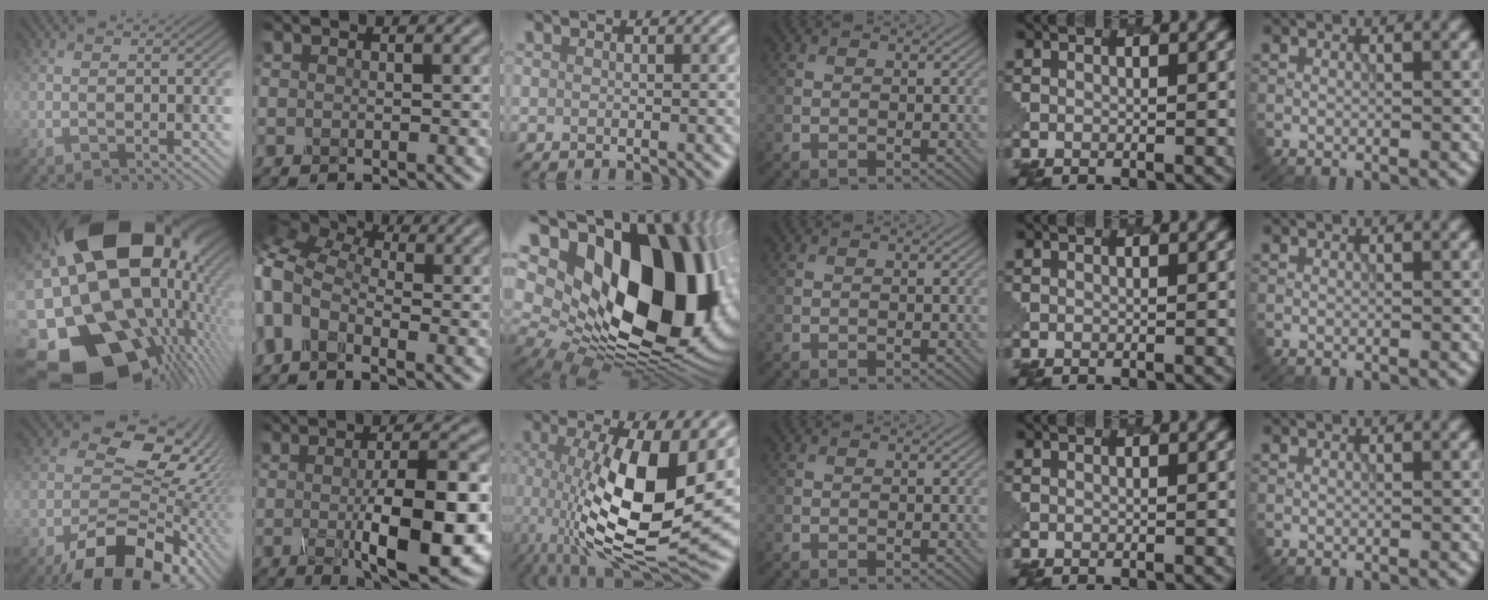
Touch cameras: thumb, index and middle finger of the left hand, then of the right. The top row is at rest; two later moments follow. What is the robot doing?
{"motion": "dispense", "object": "glue stick"}